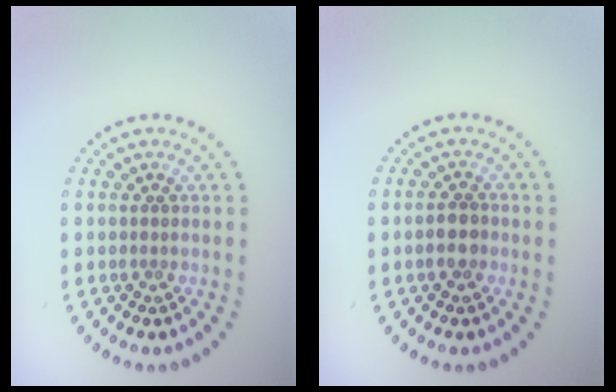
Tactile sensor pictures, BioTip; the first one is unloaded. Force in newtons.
{"total": 1.8, "press": 1.8, "slide": 0.6}